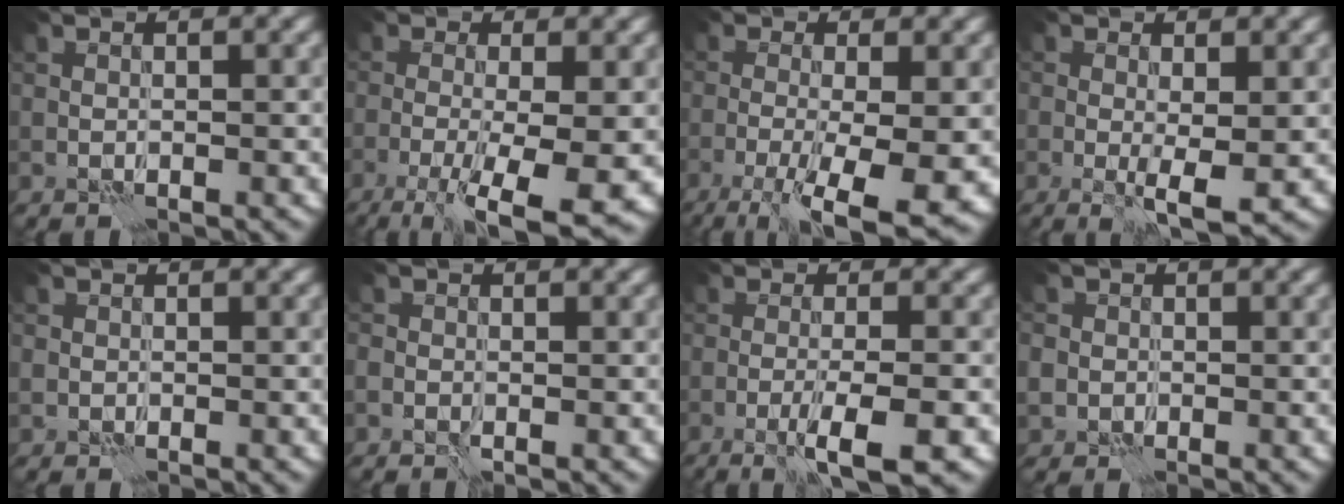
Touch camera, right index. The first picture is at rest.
{"total": 8.5, "force": [-4.0, 1.9, 7.2], "torque": [-0.120, -0.013, -0.064]}
{"total": 9.0, "force": [-4.3, 2.2, 7.6], "torque": [-0.127, -0.016, -0.066]}
{"total": 3.6, "force": [-0.8, 1.0, 3.3], "torque": [-0.058, -0.010, -0.012]}
{"total": 0.7, "force": [-0.1, 0.6, 0.0], "torque": [0.002, -0.002, -0.003]}
{"total": 0.9, "force": [-0.5, 0.7, 0.4], "torque": [-0.004, -0.001, -0.012]}
{"total": 4.6, "force": [-2.4, 0.4, 3.9], "torque": [-0.060, 0.003, -0.046]}
{"total": 4.5, "force": [-0.3, 4.3, 1.4], "torque": [-0.031, 0.016, -0.035]}